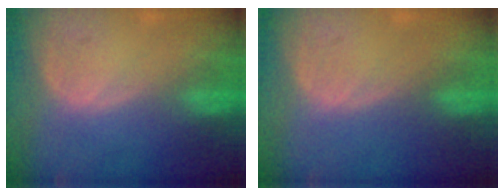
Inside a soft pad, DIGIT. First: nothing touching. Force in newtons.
{"total": 0.0}